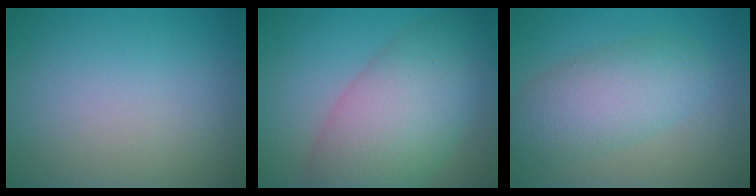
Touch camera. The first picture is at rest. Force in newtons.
{"total": 9.0, "press": 9.0, "slide": 0.3}
{"total": 5.1, "press": 5.1, "slide": 0.1}